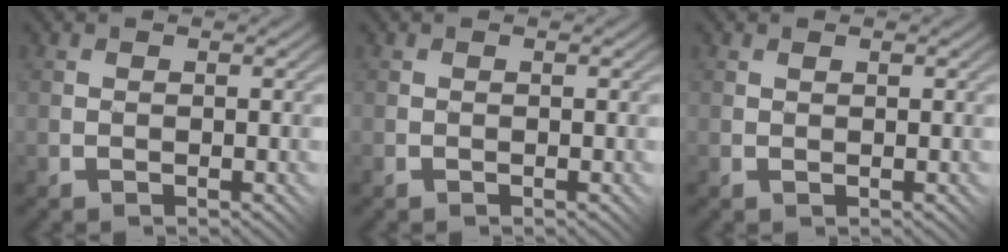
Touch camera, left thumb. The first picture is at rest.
{"total": 0.0}
{"total": 0.6, "force": [0.5, 0.0, 0.3], "torque": [-0.004, 0.003, 0.011]}